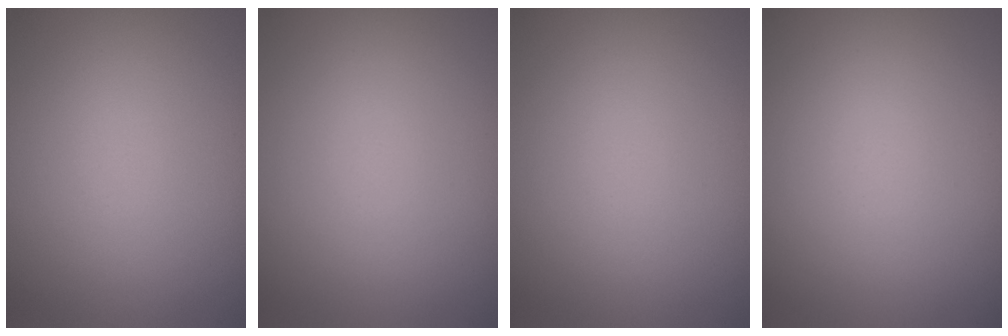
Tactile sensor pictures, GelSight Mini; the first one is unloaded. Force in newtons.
{"total": 0.0}
{"total": 0.0}
{"total": 0.0}